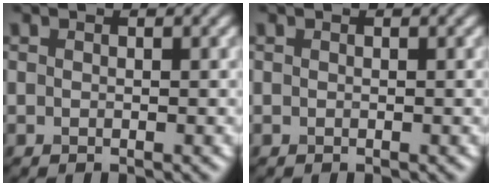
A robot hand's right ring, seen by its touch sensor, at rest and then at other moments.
{"total": 0.0}